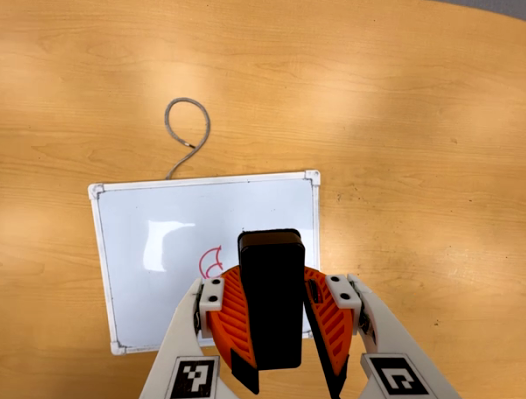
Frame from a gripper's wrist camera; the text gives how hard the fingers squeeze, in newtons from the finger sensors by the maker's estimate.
{"total": 11.6, "left": 12.0, "right": 11.2}